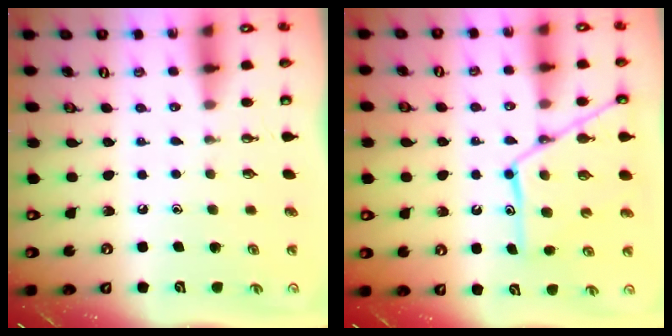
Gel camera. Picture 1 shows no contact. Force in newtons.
{"total": 14.2, "press": 14.2, "slide": 1.1}